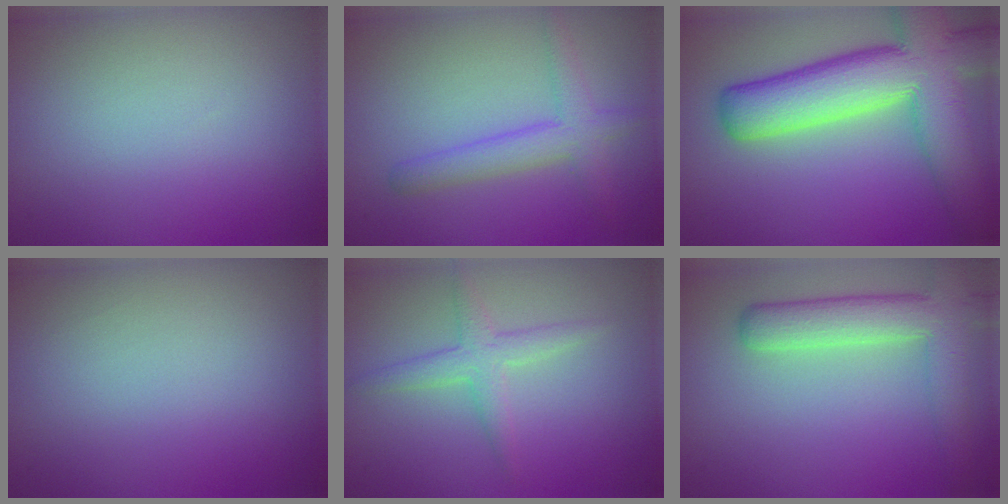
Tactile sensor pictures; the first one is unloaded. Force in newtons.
{"total": 3.1, "press": 3.1, "slide": 0.1}
{"total": 11.2, "press": 11.2, "slide": 0.8}
{"total": 0.0}
{"total": 2.4, "press": 2.4, "slide": 0.0}
{"total": 5.3, "press": 5.3, "slide": 0.4}